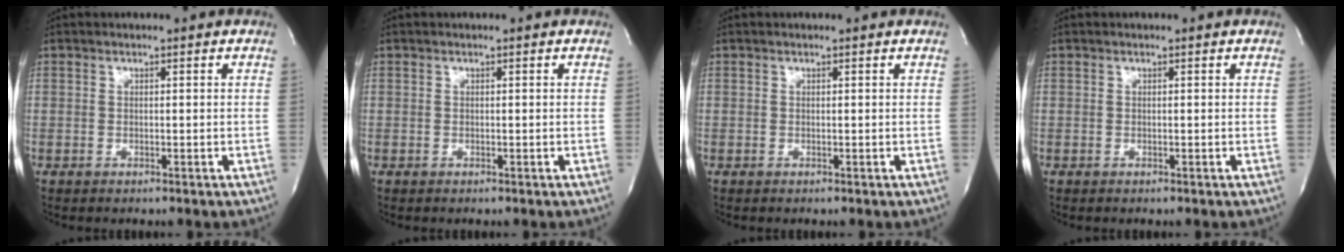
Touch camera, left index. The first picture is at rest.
{"total": 0.0}
{"total": 0.0}
{"total": 0.0}